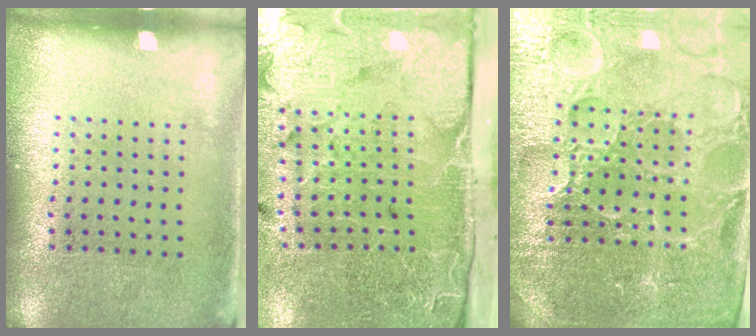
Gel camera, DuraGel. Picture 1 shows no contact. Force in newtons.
{"total": 5.0, "press": 4.0, "slide": 3.1}
{"total": 5.5, "press": 5.1, "slide": 2.0}